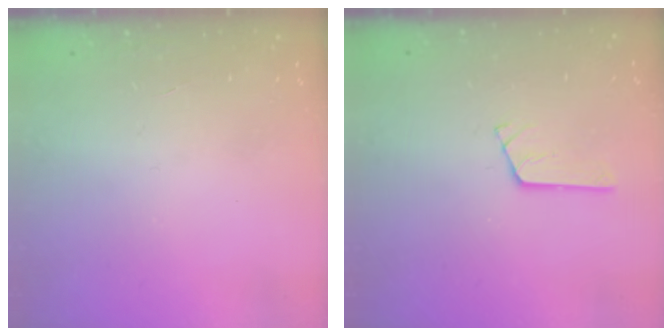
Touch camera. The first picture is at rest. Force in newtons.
{"total": 2.9, "press": 2.8, "slide": 0.3}